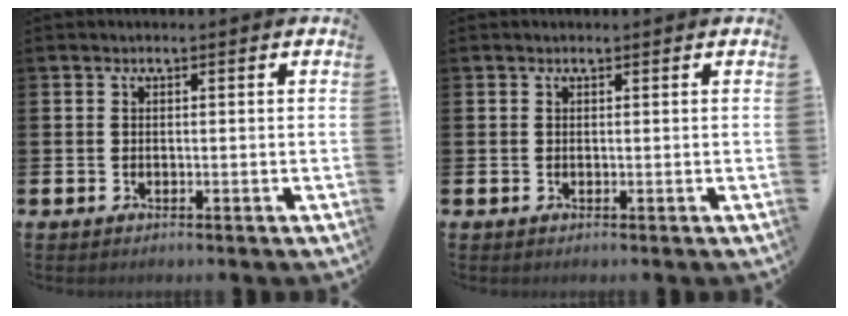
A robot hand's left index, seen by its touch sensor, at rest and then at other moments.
{"total": 0.0}